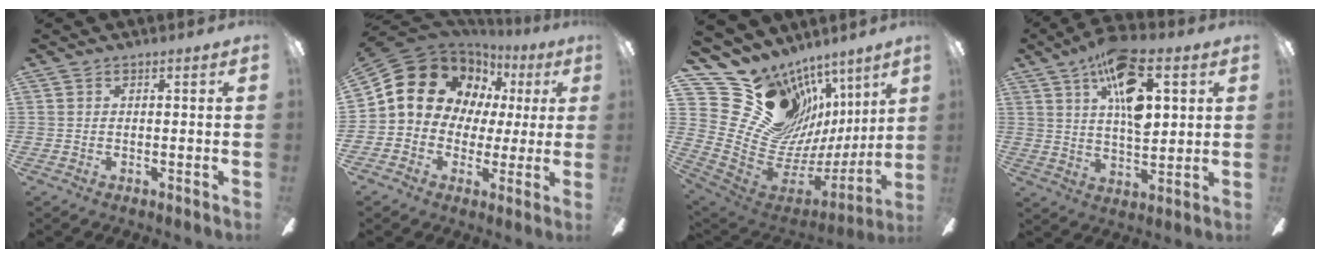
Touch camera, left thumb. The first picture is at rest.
{"total": 16.1, "force": [5.2, 13.0, 8.1], "torque": [-0.160, -0.007, 0.103]}
{"total": 22.3, "force": [11.8, 16.0, 10.0], "torque": [-0.179, -0.110, 0.262]}
{"total": 17.4, "force": [7.4, 7.6, 13.7], "torque": [-0.215, -0.016, 0.125]}